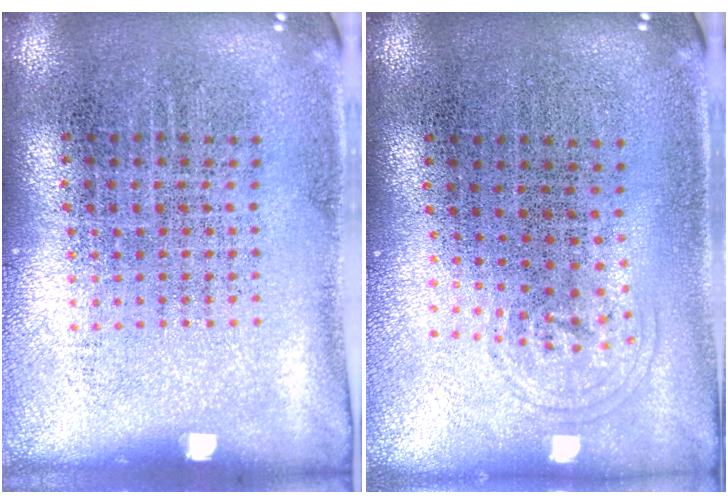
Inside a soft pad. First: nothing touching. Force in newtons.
{"total": 0.8, "press": 0.6, "slide": 0.5}